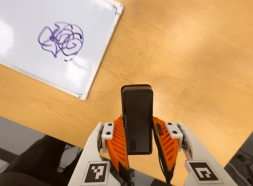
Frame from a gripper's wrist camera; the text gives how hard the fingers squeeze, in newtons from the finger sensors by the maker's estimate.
{"total": 4.8, "left": 3.7, "right": 5.8}